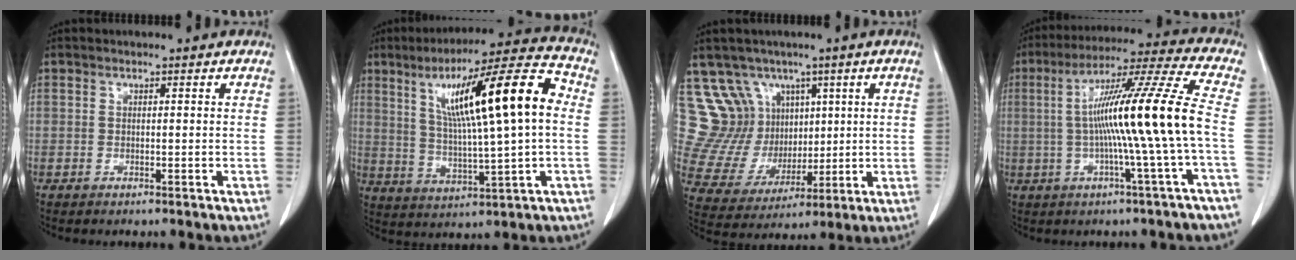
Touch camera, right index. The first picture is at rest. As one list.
[{"total": 18.3, "force": [3.8, 1.3, 17.8], "torque": [-0.288, 0.025, 0.059]}, {"total": 11.3, "force": [6.0, 9.1, 3.1], "torque": [-0.069, 0.043, 0.135]}, {"total": 15.5, "force": [-1.0, -2.1, 15.3], "torque": [-0.258, 0.011, -0.023]}]